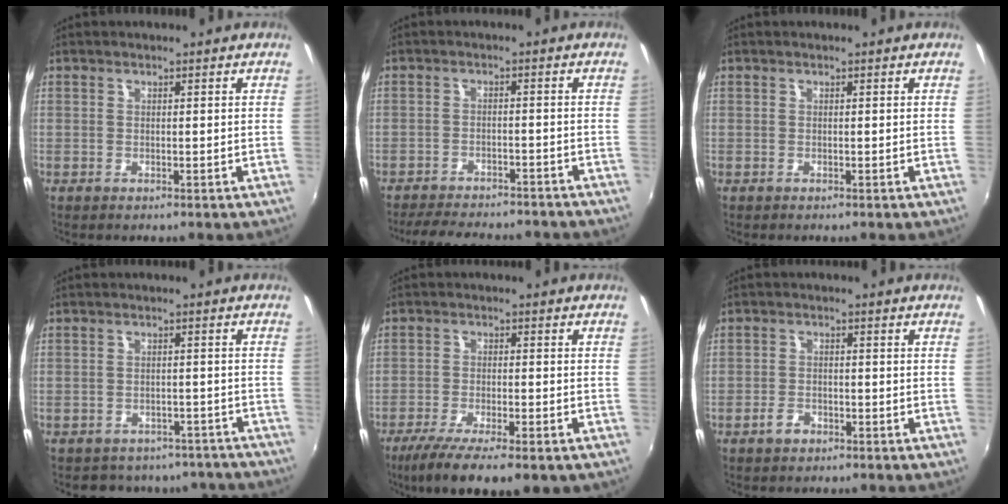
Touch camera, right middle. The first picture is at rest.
{"total": 14.6, "force": [-12.7, 3.8, 5.9], "torque": [-0.125, -0.020, -0.172]}
{"total": 0.0}
{"total": 13.9, "force": [-11.8, 6.4, 3.4], "torque": [-0.080, 0.012, -0.134]}
{"total": 12.1, "force": [-8.4, 2.9, 8.2], "torque": [-0.170, -0.043, -0.139]}
{"total": 2.8, "force": [-2.0, 1.6, 1.1], "torque": [-0.026, 0.002, -0.034]}